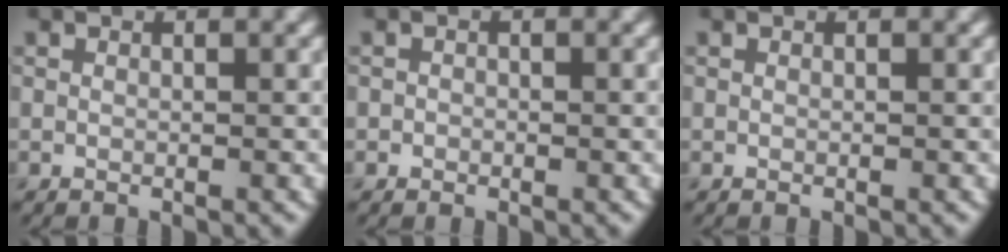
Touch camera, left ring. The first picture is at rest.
{"total": 0.5, "force": [-0.2, 0.5, 0.1], "torque": [0.003, -0.003, -0.006]}
{"total": 0.0}